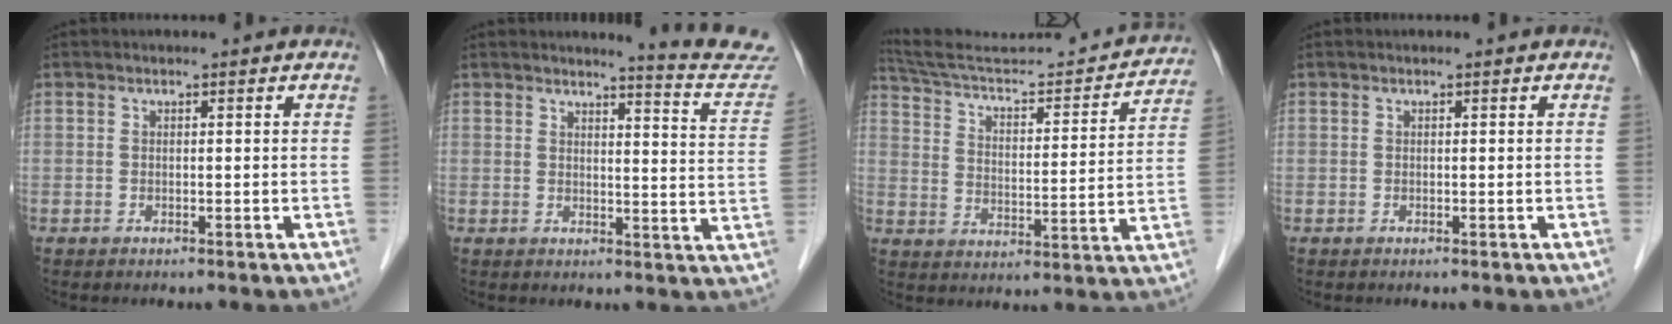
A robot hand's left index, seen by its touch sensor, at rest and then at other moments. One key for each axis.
{"total": 10.0, "fx": 9.9, "fy": -0.5, "fz": 1.2, "tx": -0.010, "ty": -0.069, "tz": 0.095}
{"total": 24.2, "fx": 23.0, "fy": 2.2, "fz": 7.4, "tx": -0.120, "ty": -0.030, "tz": 0.317}
{"total": 0.0}